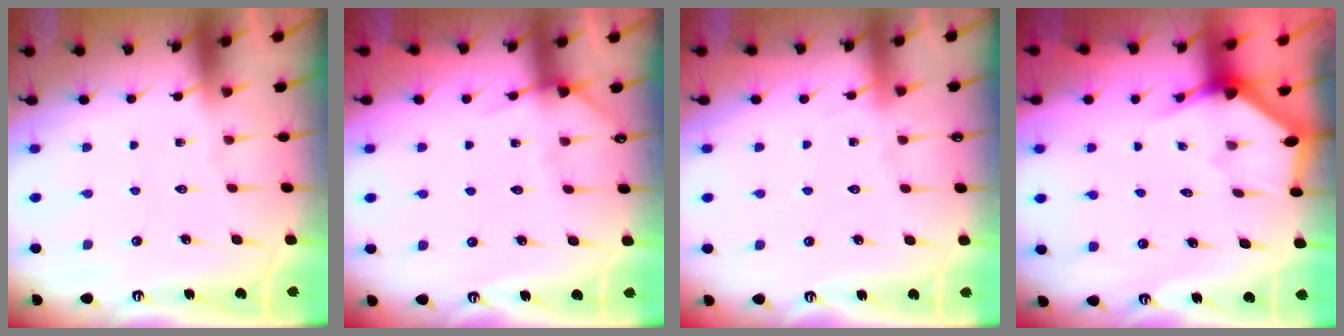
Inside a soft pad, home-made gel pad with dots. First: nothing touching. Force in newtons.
{"total": 5.0, "press": 5.0, "slide": 0.5}
{"total": 3.6, "press": 3.5, "slide": 0.6}
{"total": 2.5, "press": 2.5, "slide": 0.2}